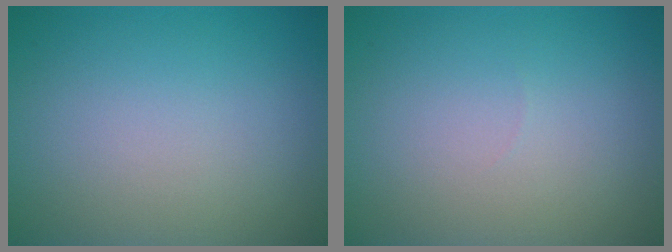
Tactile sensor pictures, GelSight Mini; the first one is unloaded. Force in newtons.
{"total": 0.0}